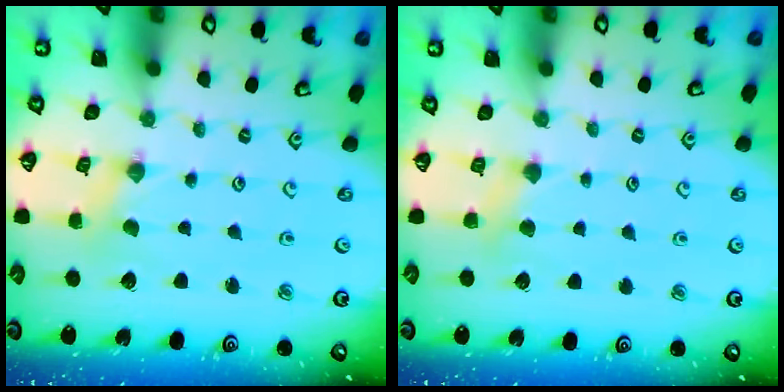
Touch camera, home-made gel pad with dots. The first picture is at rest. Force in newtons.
{"total": 3.5, "press": 3.5, "slide": 0.4}